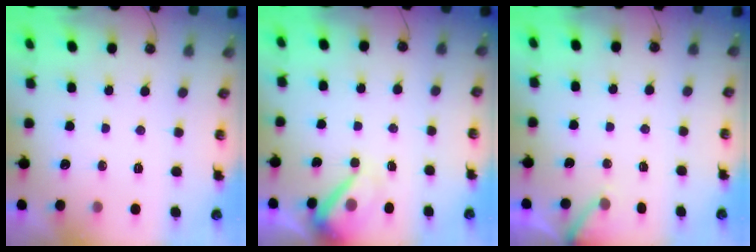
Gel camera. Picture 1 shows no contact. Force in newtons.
{"total": 7.3, "press": 7.2, "slide": 1.0}
{"total": 3.0, "press": 3.0, "slide": 0.1}